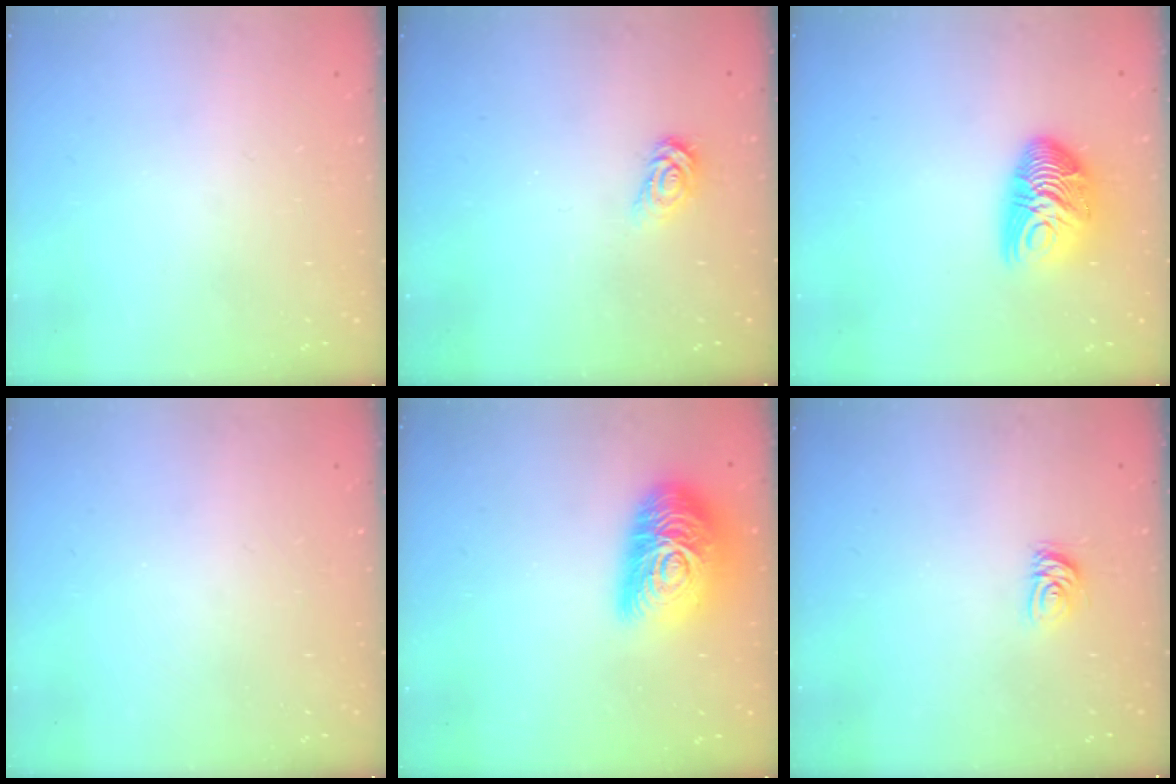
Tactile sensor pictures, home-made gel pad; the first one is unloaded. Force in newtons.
{"total": 3.1, "press": 3.1, "slide": 0.0}
{"total": 11.7, "press": 11.7, "slide": 0.5}
{"total": 0.0}
{"total": 18.2, "press": 18.1, "slide": 1.1}
{"total": 4.0, "press": 3.9, "slide": 0.7}